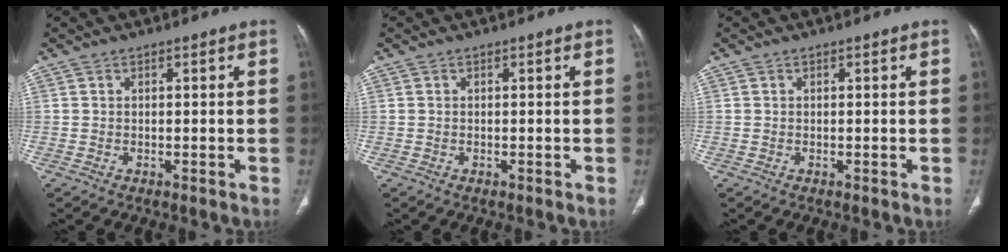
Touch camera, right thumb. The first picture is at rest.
{"total": 0.0}
{"total": 0.0}